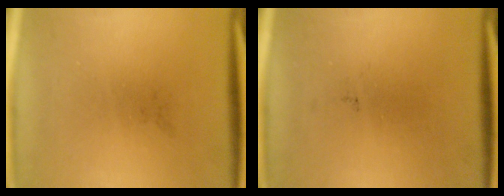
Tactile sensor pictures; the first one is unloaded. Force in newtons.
{"total": 0.0}